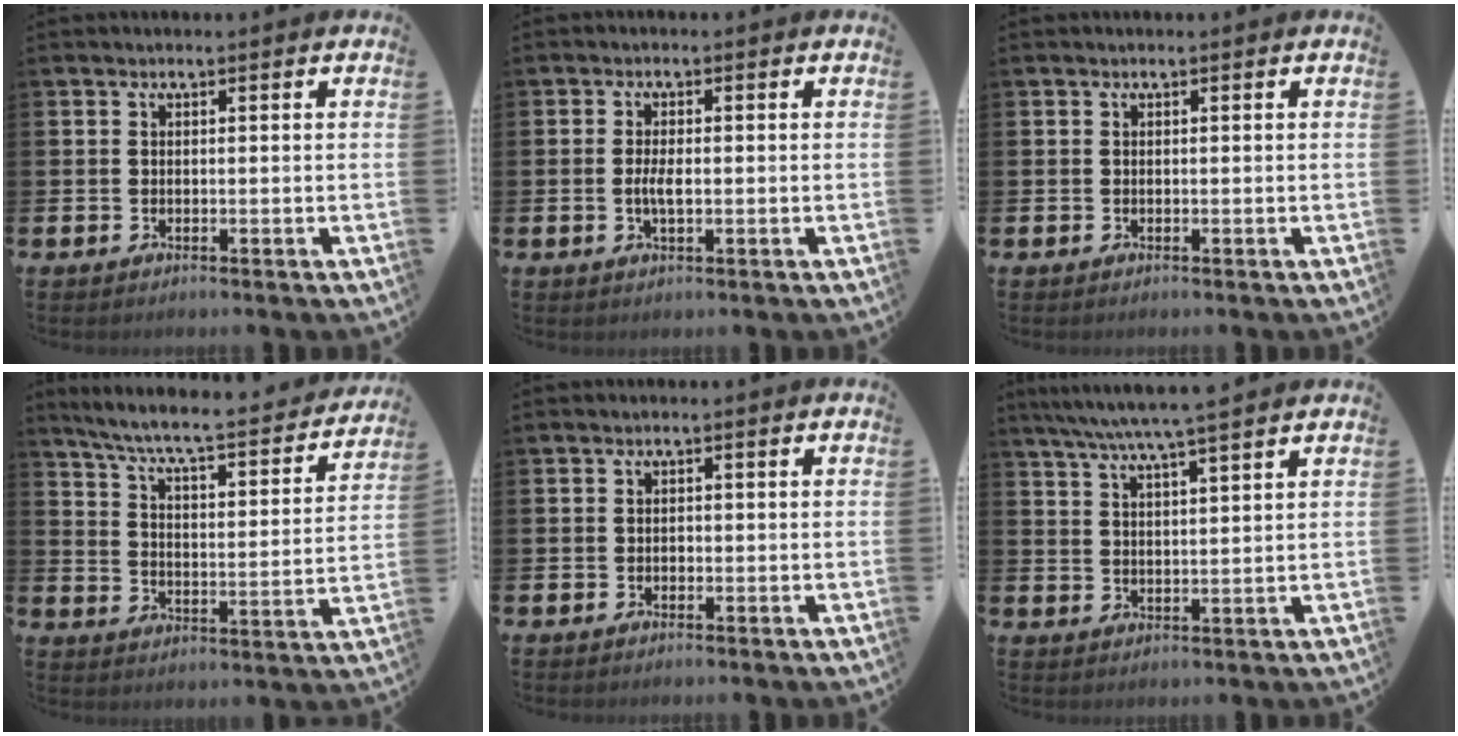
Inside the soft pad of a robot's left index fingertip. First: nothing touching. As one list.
[{"total": 2.5, "force": [-0.2, 0.9, 2.3], "torque": [-0.043, 0.001, -0.006]}, {"total": 0.0}, {"total": 6.8, "force": [6.1, 0.7, 3.0], "torque": [-0.091, -0.047, 0.097]}, {"total": 0.6, "force": [-0.2, 0.5, 0.2], "torque": [-0.013, 0.007, -0.003]}, {"total": 6.3, "force": [5.7, -0.2, 2.6], "torque": [-0.074, -0.018, 0.103]}]